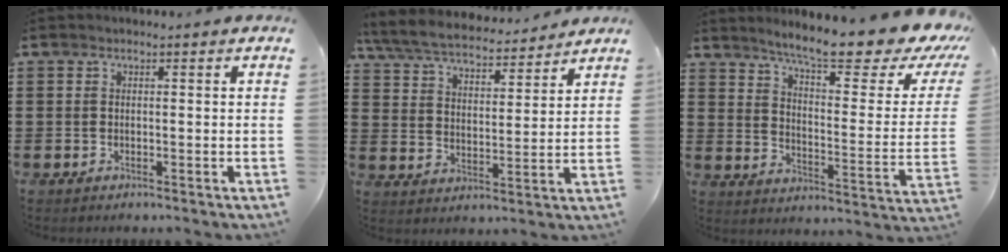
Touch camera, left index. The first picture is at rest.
{"total": 6.2, "force": [5.9, 0.8, 1.9], "torque": [-0.063, -0.034, 0.101]}
{"total": 10.7, "force": [8.6, 0.2, 6.4], "torque": [-0.122, -0.065, 0.135]}